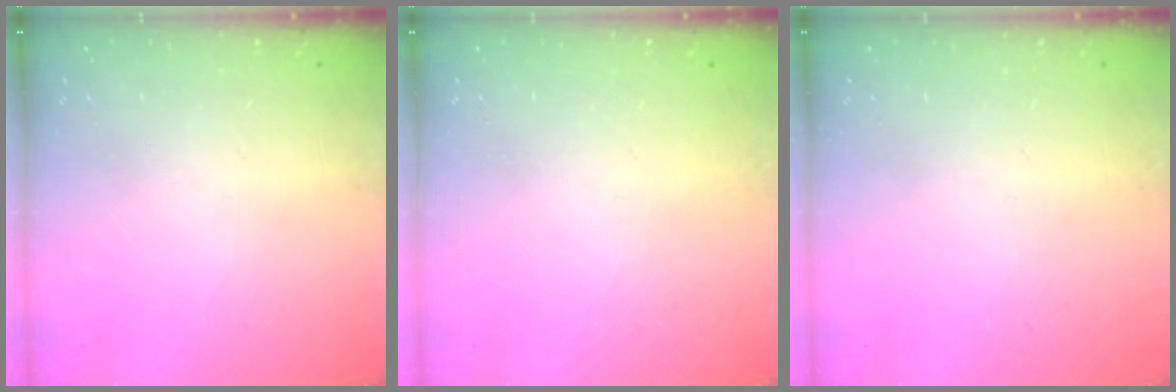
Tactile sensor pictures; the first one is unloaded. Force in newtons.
{"total": 0.0}
{"total": 0.0}